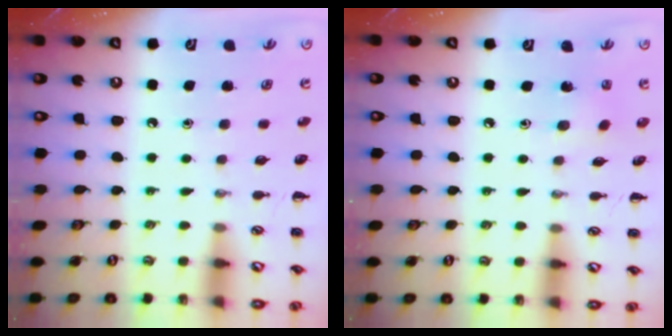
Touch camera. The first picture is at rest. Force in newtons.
{"total": 2.3, "press": 2.1, "slide": 0.9}